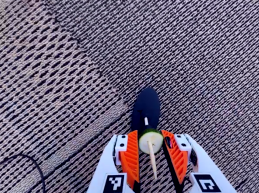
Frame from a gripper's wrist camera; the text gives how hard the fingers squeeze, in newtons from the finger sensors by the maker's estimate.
{"total": 8.0, "left": 7.3, "right": 8.7}